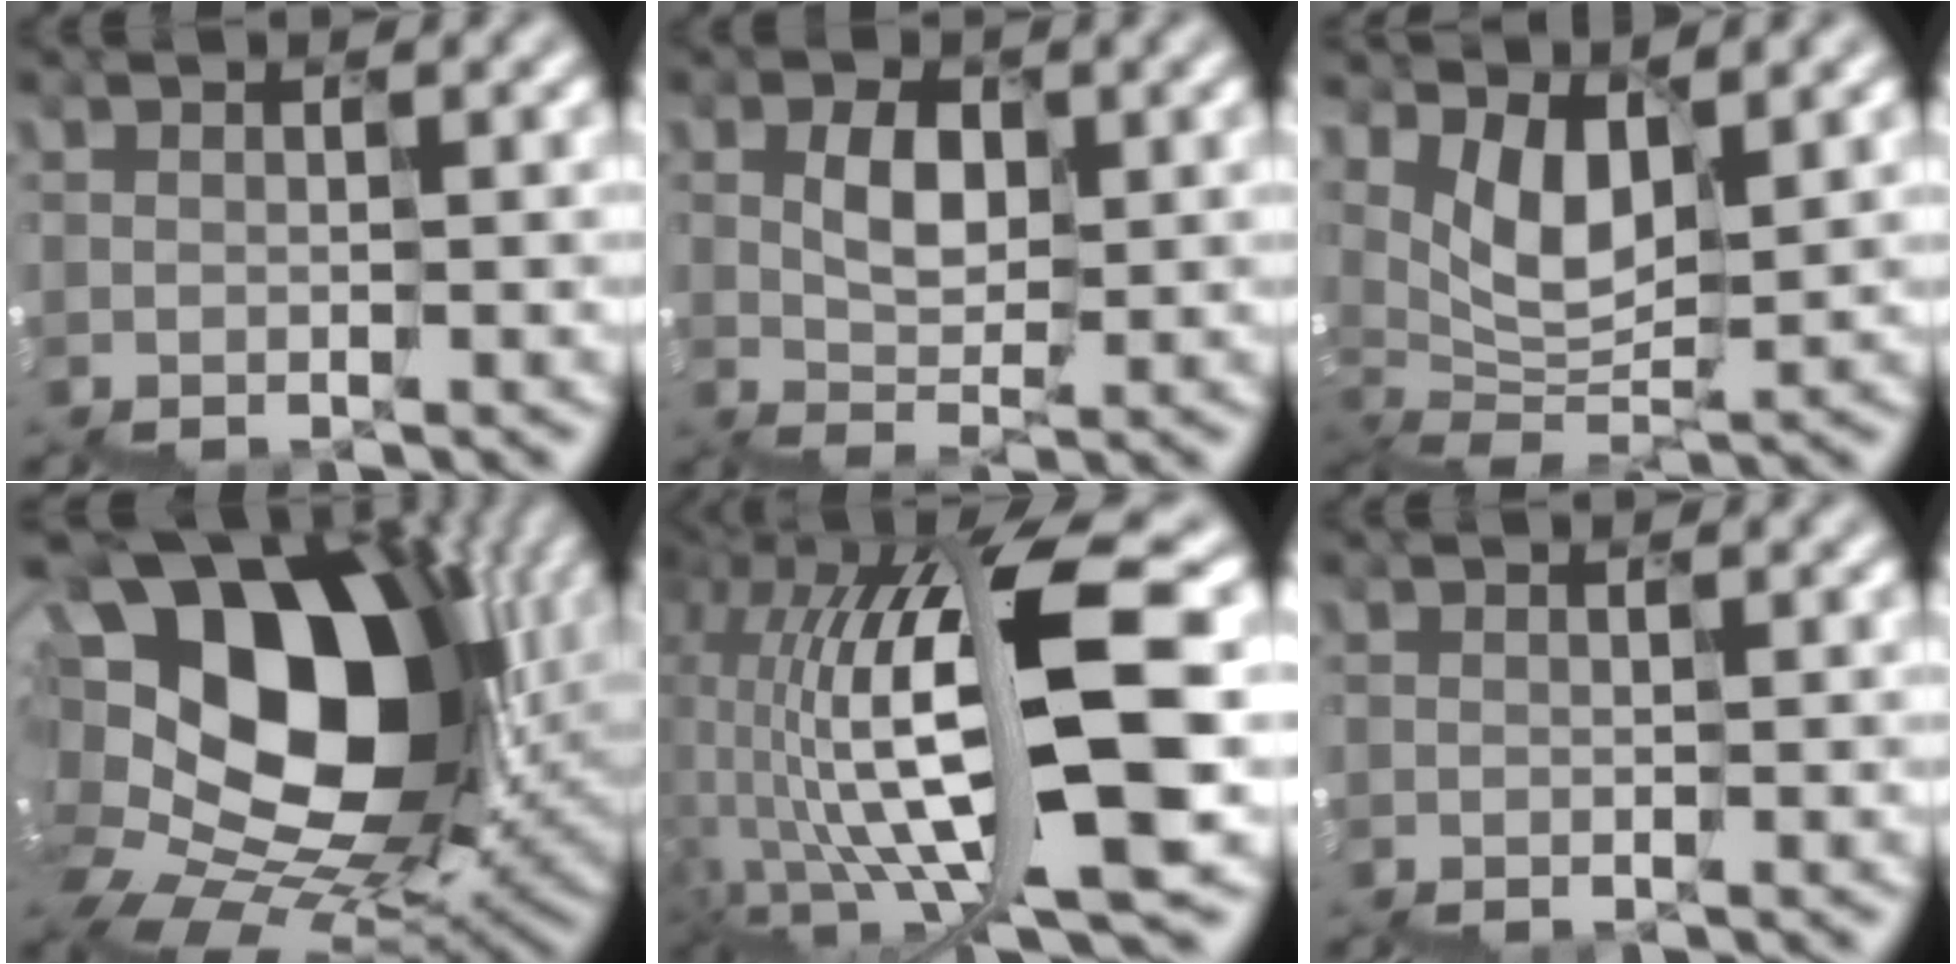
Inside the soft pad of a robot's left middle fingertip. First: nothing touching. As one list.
[{"total": 1.0, "force": [0.6, 0.8, 0.1], "torque": [-0.019, 0.008, 0.010]}, {"total": 3.3, "force": [1.8, 1.7, 2.2], "torque": [-0.066, -0.005, 0.036]}, {"total": 16.4, "force": [5.1, 10.9, 11.2], "torque": [-0.219, 0.019, 0.091]}, {"total": 13.1, "force": [1.0, 5.2, 12.1], "torque": [-0.256, 0.001, 0.037]}, {"total": 0.0}]